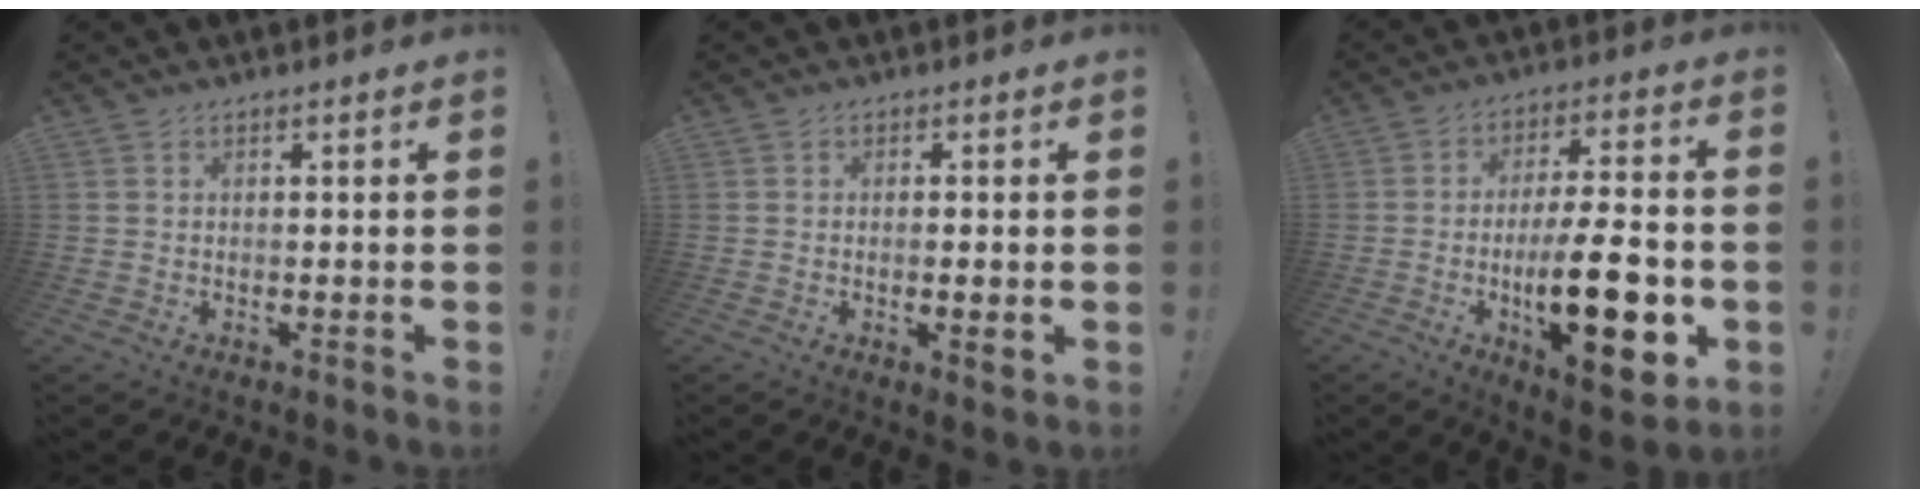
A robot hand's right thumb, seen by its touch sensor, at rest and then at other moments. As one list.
[{"total": 2.7, "force": [-0.5, 0.0, 2.7], "torque": [-0.043, -0.003, -0.007]}, {"total": 21.9, "force": [-5.1, 6.8, 20.1], "torque": [-0.324, 0.006, -0.075]}]